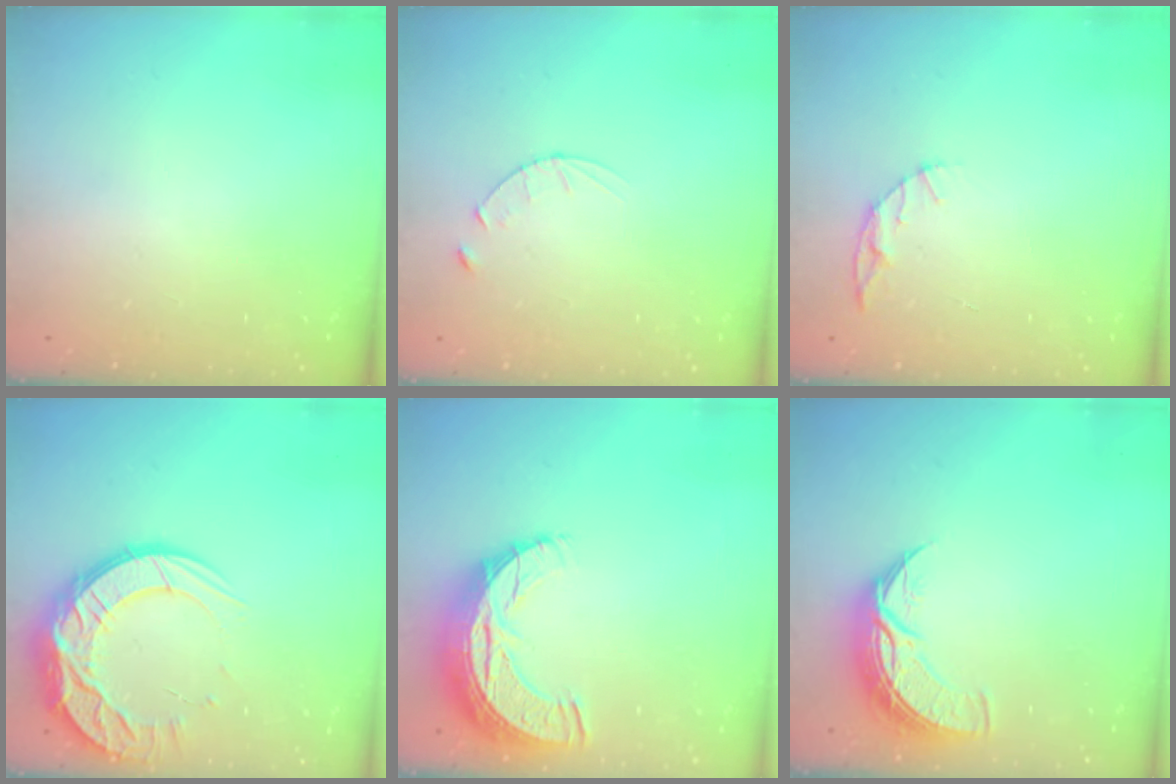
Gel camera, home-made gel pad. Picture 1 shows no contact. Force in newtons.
{"total": 3.9, "press": 3.9, "slide": 0.4}
{"total": 5.0, "press": 5.0, "slide": 0.4}
{"total": 16.5, "press": 16.5, "slide": 1.4}
{"total": 11.6, "press": 11.6, "slide": 0.7}
{"total": 9.0, "press": 9.0, "slide": 0.6}